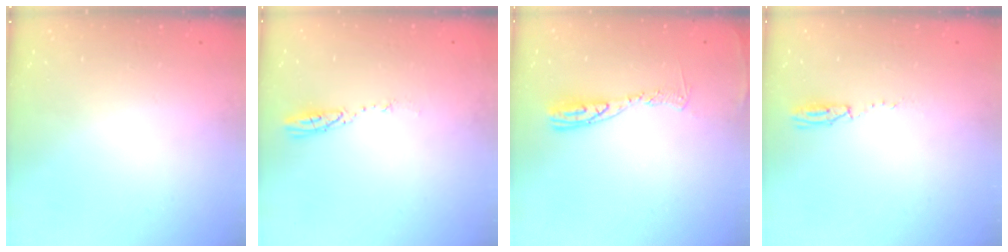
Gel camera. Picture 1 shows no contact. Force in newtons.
{"total": 3.6, "press": 3.6, "slide": 0.3}
{"total": 8.8, "press": 8.8, "slide": 0.9}
{"total": 17.0, "press": 5.1, "slide": 16.2}